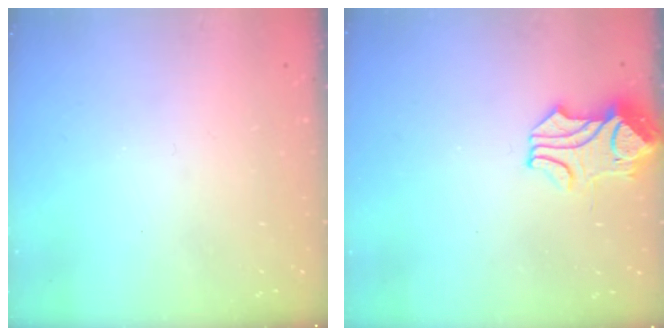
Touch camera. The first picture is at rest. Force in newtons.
{"total": 1.0, "press": 0.6, "slide": 0.7}